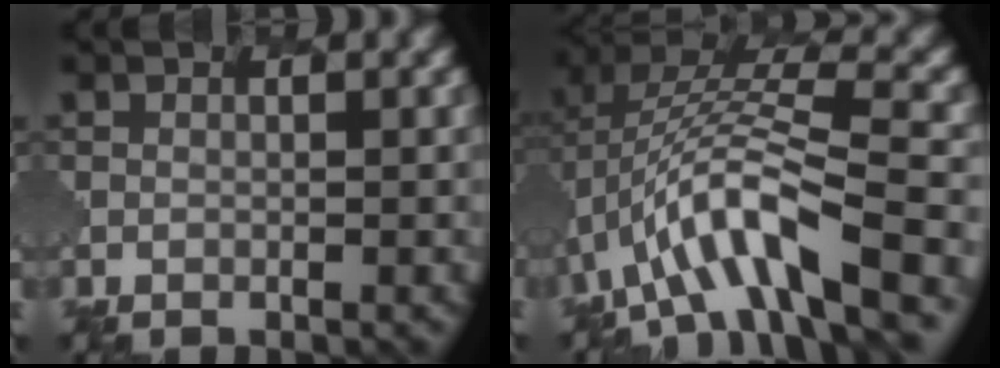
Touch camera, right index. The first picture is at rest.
{"total": 9.2, "force": [-3.3, 2.9, 8.1], "torque": [-0.150, 0.018, -0.059]}